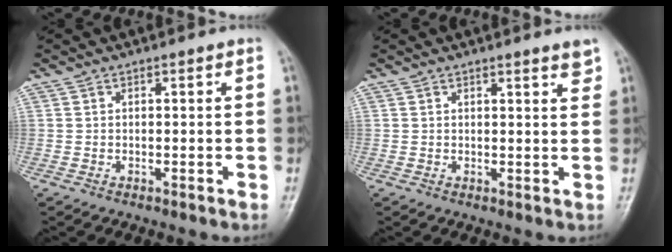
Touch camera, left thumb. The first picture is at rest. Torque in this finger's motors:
{"motor_torque": [-0.03, 0.00, -0.16, -0.07, 0.06]}